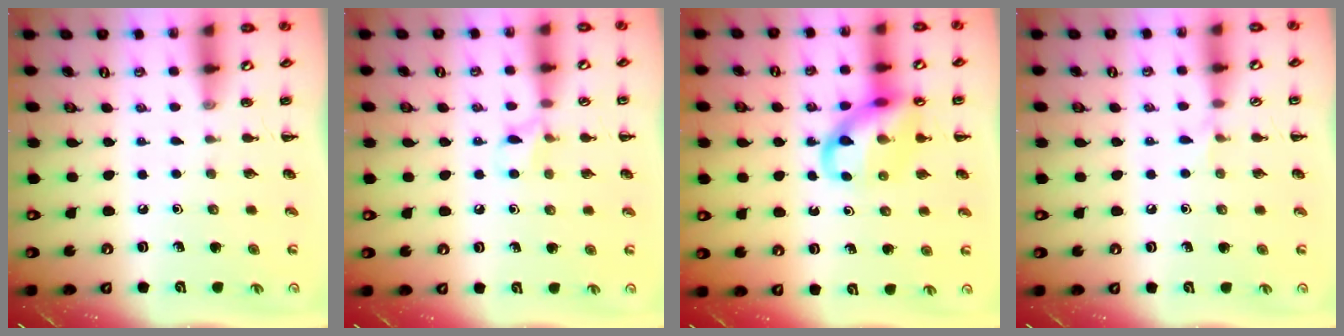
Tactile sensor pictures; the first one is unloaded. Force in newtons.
{"total": 6.0, "press": 5.7, "slide": 1.6}
{"total": 13.1, "press": 12.9, "slide": 2.3}
{"total": 3.4, "press": 3.2, "slide": 1.2}